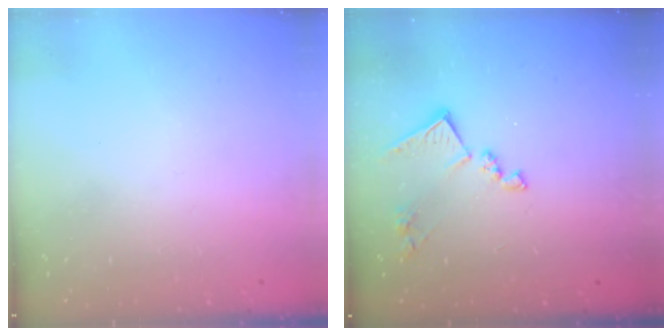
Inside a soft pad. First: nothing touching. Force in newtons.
{"total": 12.8, "press": 12.8, "slide": 0.8}